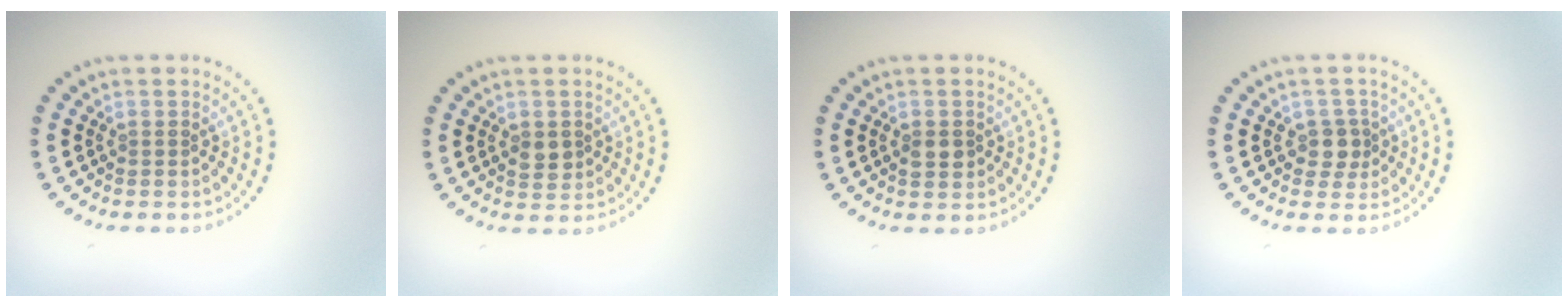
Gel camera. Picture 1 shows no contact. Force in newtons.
{"total": 1.8, "press": 1.8, "slide": 0.4}
{"total": 1.7, "press": 1.7, "slide": 0.2}
{"total": 1.9, "press": 1.7, "slide": 0.9}